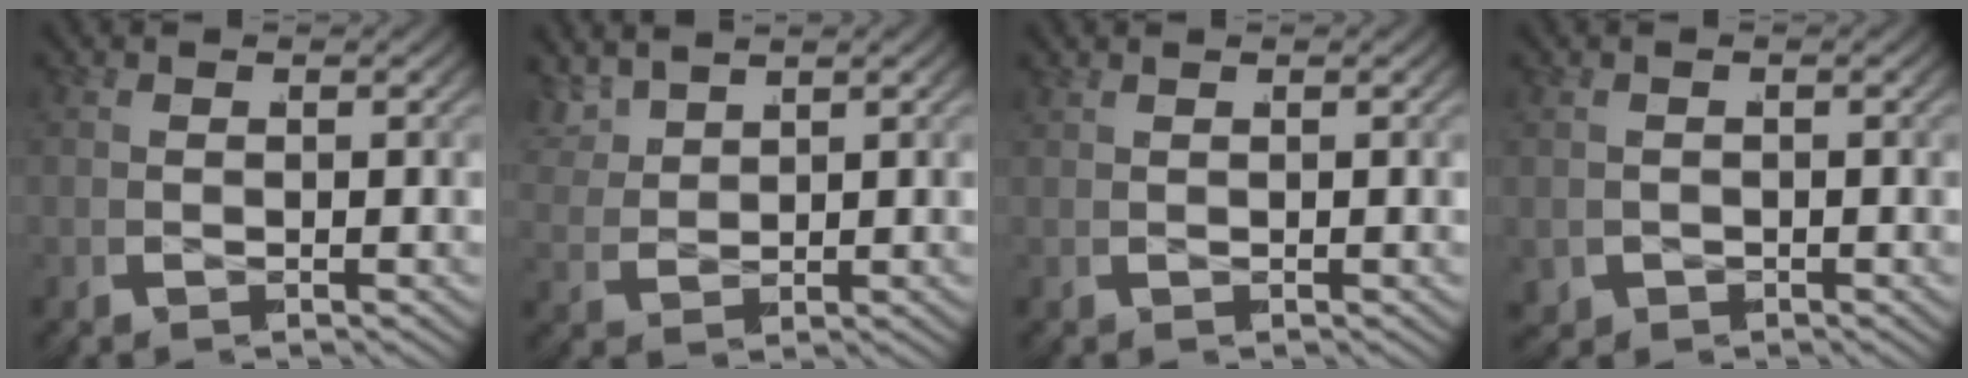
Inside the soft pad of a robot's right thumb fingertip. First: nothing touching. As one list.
[{"total": 1.9, "force": [1.8, 0.4, 0.3], "torque": [-0.012, 0.004, 0.035]}, {"total": 0.6, "force": [0.4, -0.3, -0.2], "torque": [0.007, 0.000, 0.010]}, {"total": 1.4, "force": [-0.3, 1.4, 0.2], "torque": [-0.006, -0.002, -0.001]}]